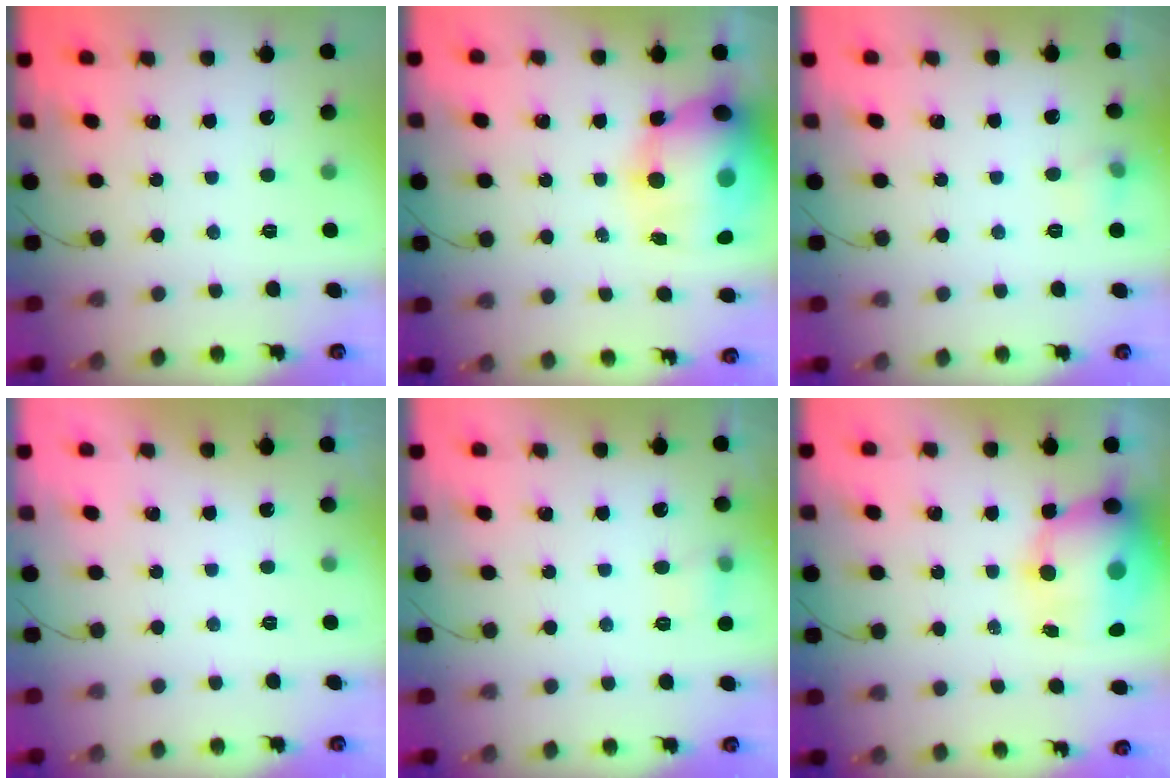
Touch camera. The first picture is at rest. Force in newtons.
{"total": 20.4, "press": 19.8, "slide": 4.8}
{"total": 5.7, "press": 5.4, "slide": 1.8}
{"total": 0.0}
{"total": 5.3, "press": 5.1, "slide": 1.4}
{"total": 14.1, "press": 13.7, "slide": 3.6}